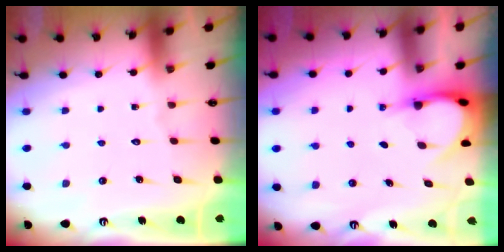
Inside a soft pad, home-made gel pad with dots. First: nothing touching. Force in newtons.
{"total": 3.9, "press": 3.9, "slide": 0.3}